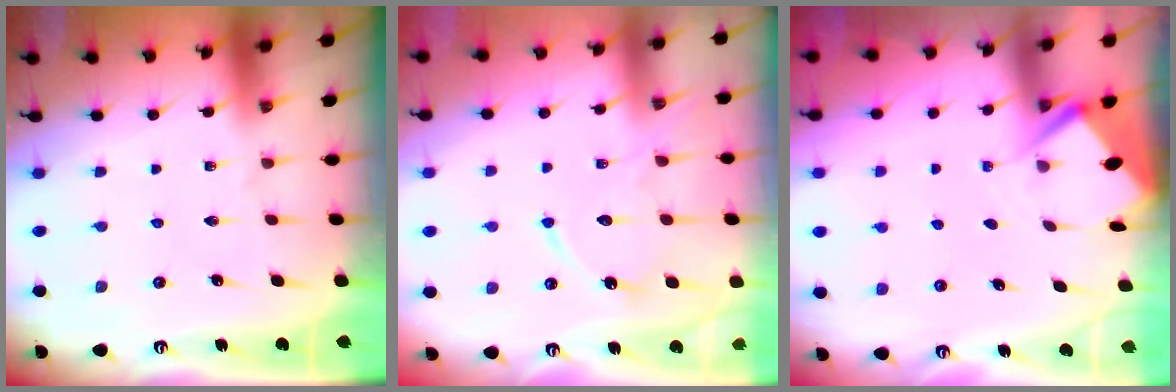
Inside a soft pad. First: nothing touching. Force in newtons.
{"total": 11.6, "press": 11.5, "slide": 1.0}
{"total": 2.9, "press": 2.8, "slide": 0.4}